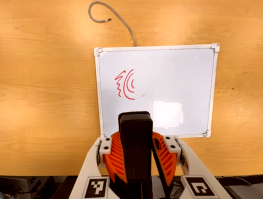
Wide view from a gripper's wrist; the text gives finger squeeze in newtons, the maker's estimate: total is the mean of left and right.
{"total": 10.4, "left": 10.3, "right": 10.4}